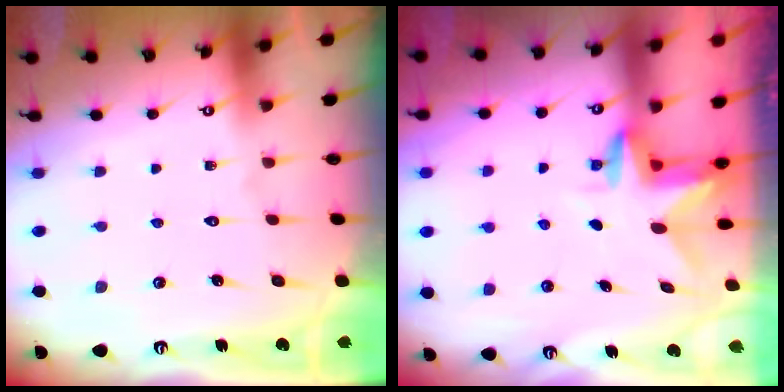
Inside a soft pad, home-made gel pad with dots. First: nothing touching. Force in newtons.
{"total": 3.1, "press": 3.1, "slide": 0.3}